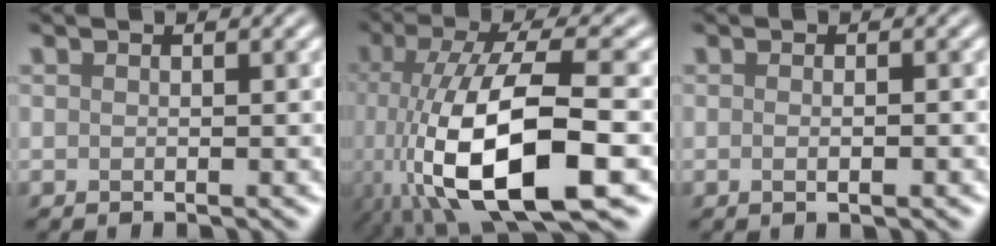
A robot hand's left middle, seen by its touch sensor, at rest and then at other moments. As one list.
[{"total": 13.1, "force": [-4.3, 4.3, 11.6], "torque": [-0.222, -0.009, -0.079]}, {"total": 2.3, "force": [0.2, 1.2, 2.0], "torque": [-0.001, 0.011, -0.014]}]